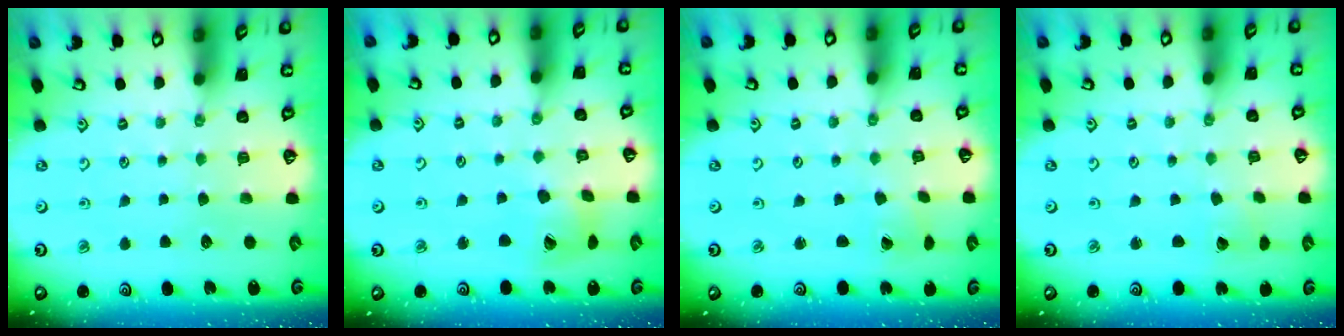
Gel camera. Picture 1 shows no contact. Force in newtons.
{"total": 11.2, "press": 11.1, "slide": 1.5}
{"total": 0.9, "press": 0.8, "slide": 0.4}
{"total": 1.5, "press": 1.5, "slide": 0.0}